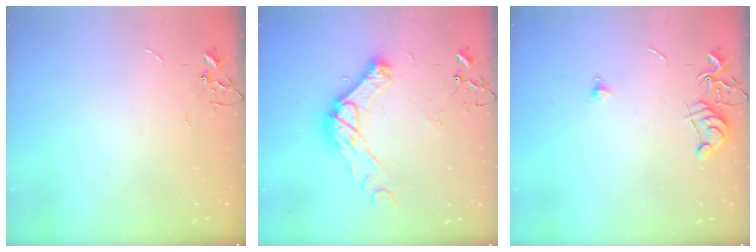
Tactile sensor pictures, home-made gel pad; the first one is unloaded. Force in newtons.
{"total": 15.9, "press": 15.9, "slide": 1.2}
{"total": 7.3, "press": 7.3, "slide": 0.7}